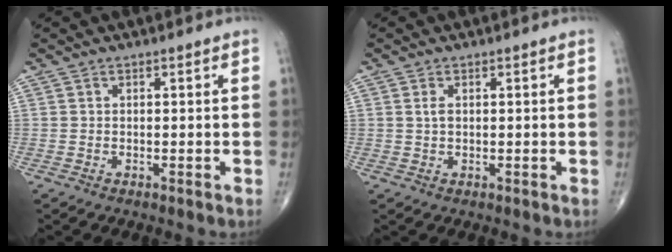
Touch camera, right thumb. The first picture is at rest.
{"total": 1.5, "force": [0.4, 0.8, 1.2], "torque": [-0.023, 0.001, 0.009]}